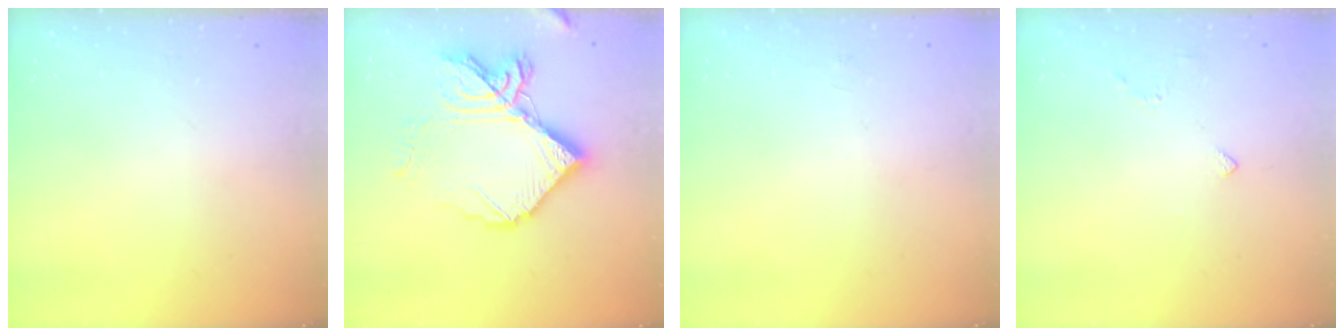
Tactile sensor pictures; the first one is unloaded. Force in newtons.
{"total": 19.8, "press": 19.7, "slide": 2.1}
{"total": 2.3, "press": 2.3, "slide": 0.2}
{"total": 2.0, "press": 2.0, "slide": 0.6}